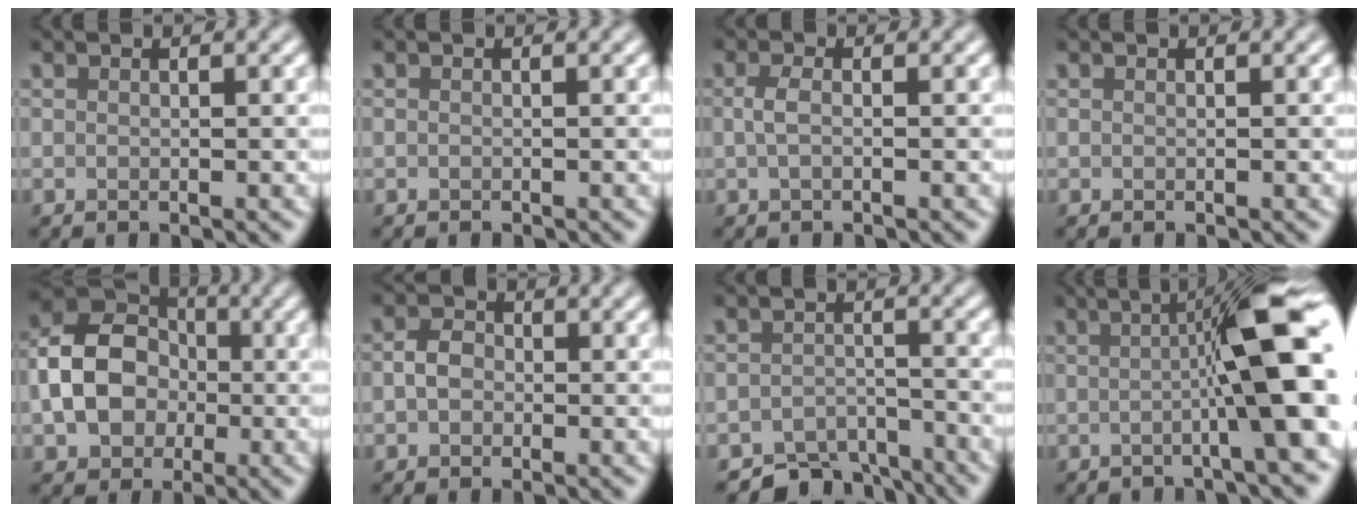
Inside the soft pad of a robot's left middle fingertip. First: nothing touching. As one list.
[{"total": 0.0}, {"total": 1.4, "force": [-0.1, 0.5, 1.3], "torque": [-0.029, 0.001, -0.004]}, {"total": 0.0}, {"total": 7.6, "force": [-1.1, 5.8, 4.7], "torque": [-0.092, 0.006, -0.029]}, {"total": 2.1, "force": [-0.5, 1.7, 1.2], "torque": [-0.019, 0.003, -0.017]}, {"total": 4.6, "force": [-4.0, 2.0, 1.3], "torque": [-0.010, -0.008, -0.068]}, {"total": 8.9, "force": [0.0, 1.2, 8.8], "torque": [-0.115, 0.007, -0.008]}]